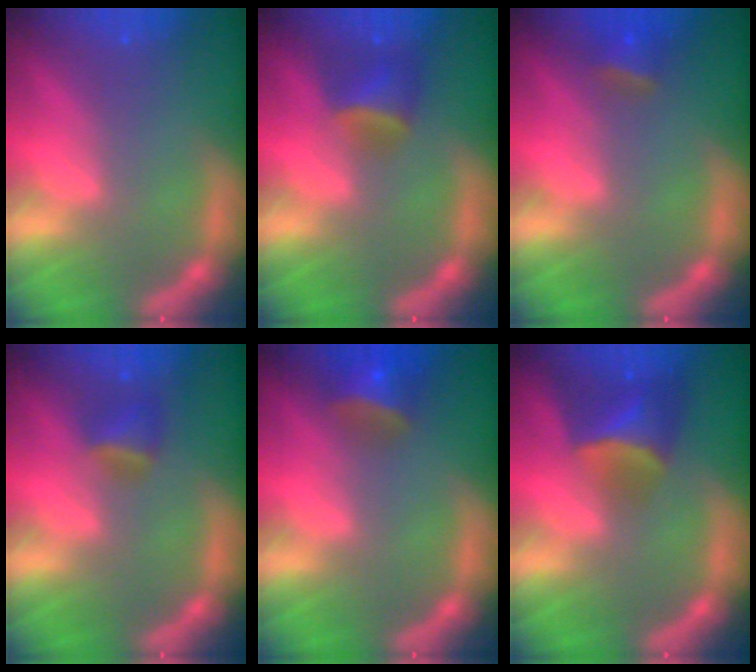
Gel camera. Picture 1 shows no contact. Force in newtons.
{"total": 3.4}
{"total": 2.4}
{"total": 2.4}
{"total": 4.5}
{"total": 5.5}